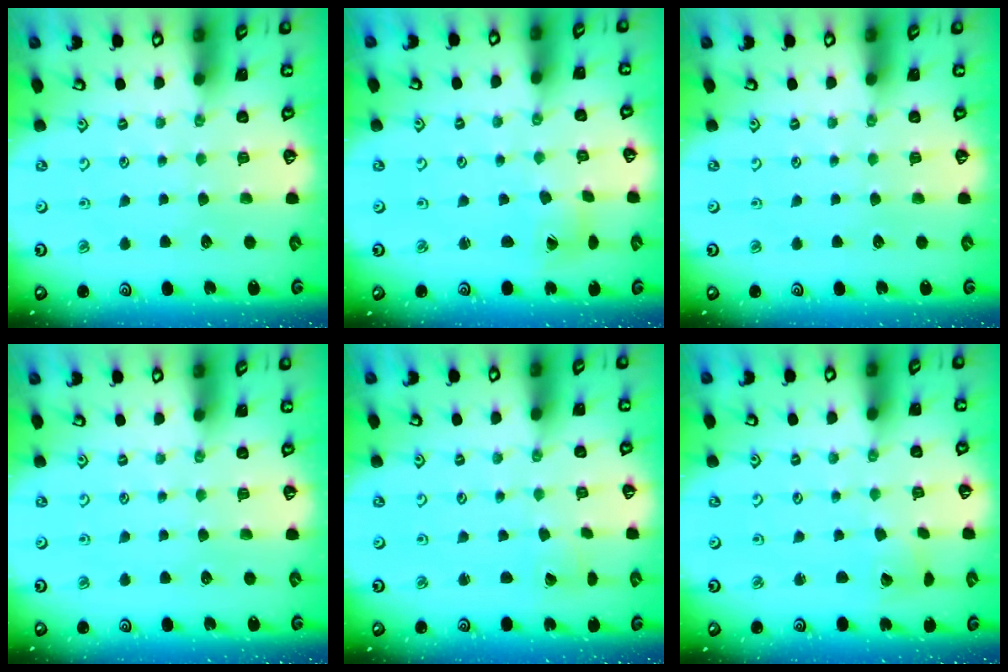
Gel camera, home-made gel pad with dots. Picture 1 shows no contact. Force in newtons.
{"total": 1.3, "press": 1.3, "slide": 0.1}
{"total": 0.0}
{"total": 0.0}
{"total": 2.1, "press": 2.1, "slide": 0.1}
{"total": 2.9, "press": 2.9, "slide": 0.2}